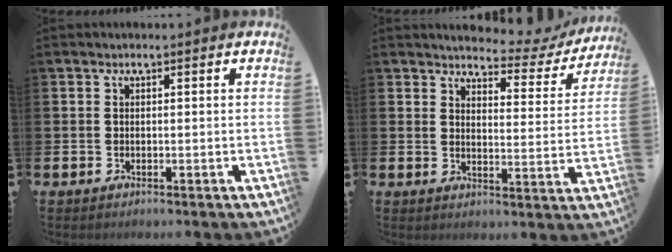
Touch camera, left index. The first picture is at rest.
{"total": 4.0, "force": [3.7, 1.2, 0.8], "torque": [-0.023, -0.033, 0.056]}